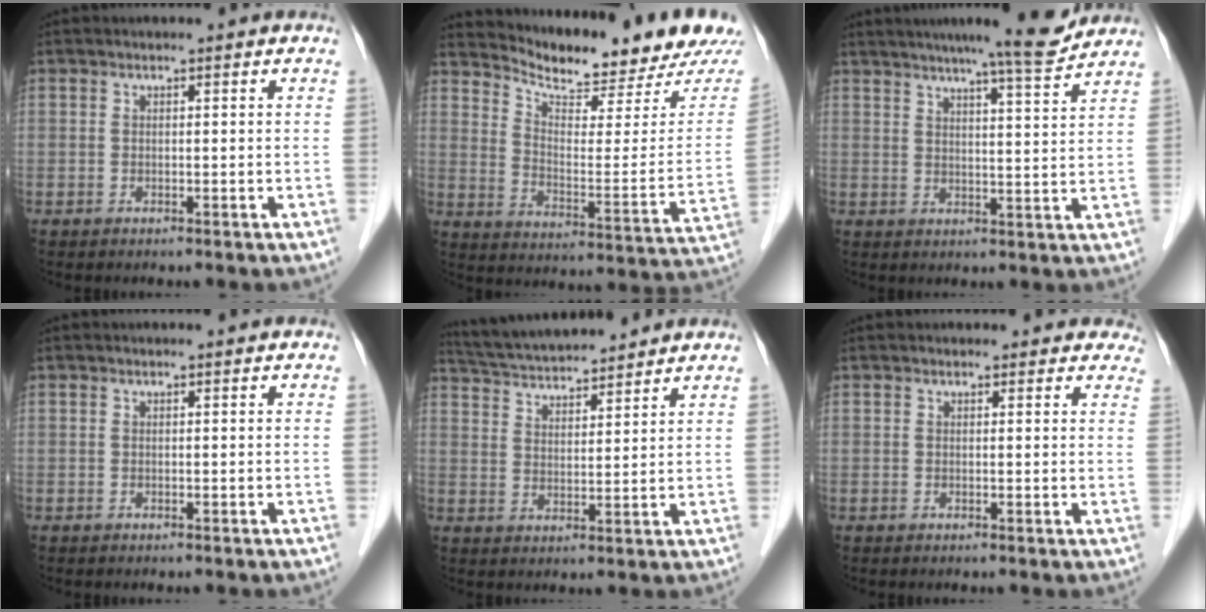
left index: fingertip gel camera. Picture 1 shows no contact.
{"total": 17.2, "force": [16.4, 0.7, 5.2], "torque": [-0.092, -0.076, 0.222]}
{"total": 10.7, "force": [9.6, -0.5, 4.7], "torque": [-0.071, -0.005, 0.124]}
{"total": 0.0}
{"total": 11.7, "force": [11.0, 1.1, 4.0], "torque": [-0.077, 0.025, 0.184]}
{"total": 4.5, "force": [4.1, 1.9, 0.6], "torque": [0.019, -0.006, 0.022]}